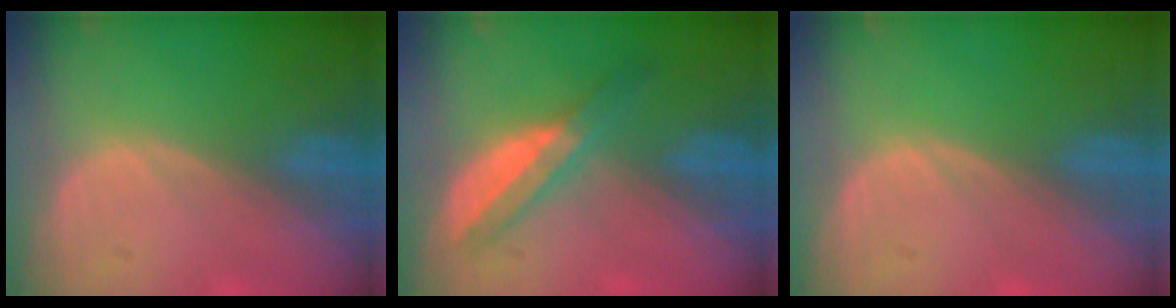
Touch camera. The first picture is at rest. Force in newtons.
{"total": 5.8, "press": 5.2, "slide": 2.6}
{"total": 0.0}